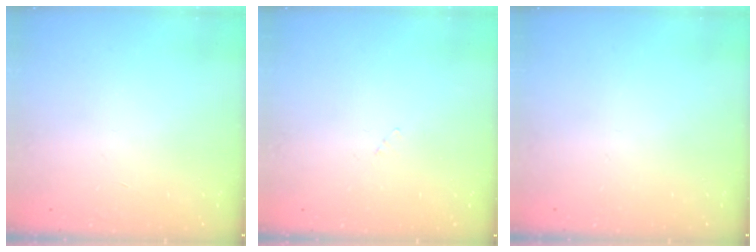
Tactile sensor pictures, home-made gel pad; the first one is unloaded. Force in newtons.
{"total": 2.7, "press": 2.7, "slide": 0.3}
{"total": 0.0}